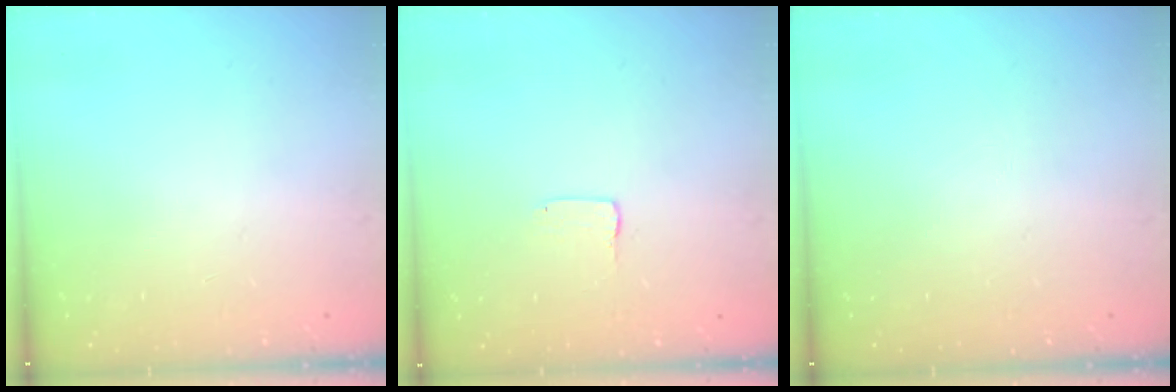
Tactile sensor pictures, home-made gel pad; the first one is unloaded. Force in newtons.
{"total": 1.0, "press": 1.0, "slide": 0.1}
{"total": 0.0}